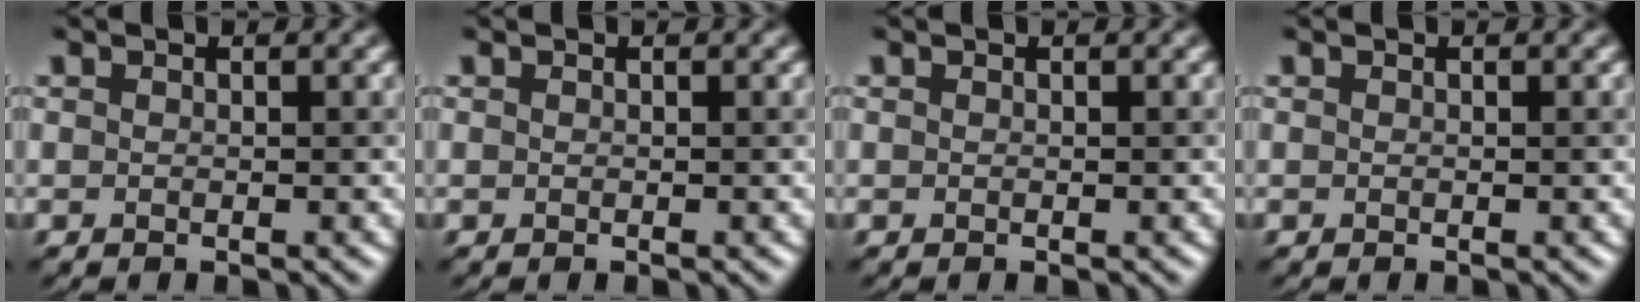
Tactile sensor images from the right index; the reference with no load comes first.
{"total": 0.0}
{"total": 0.0}
{"total": 0.0}